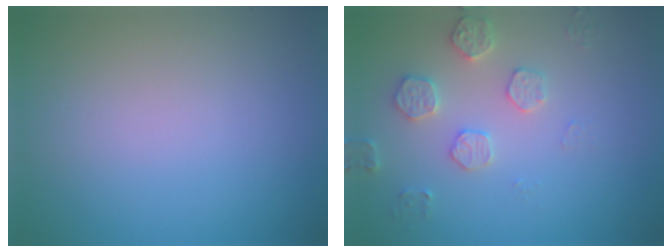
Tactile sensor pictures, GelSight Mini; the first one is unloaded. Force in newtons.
{"total": 2.7, "press": 2.7, "slide": 0.5}